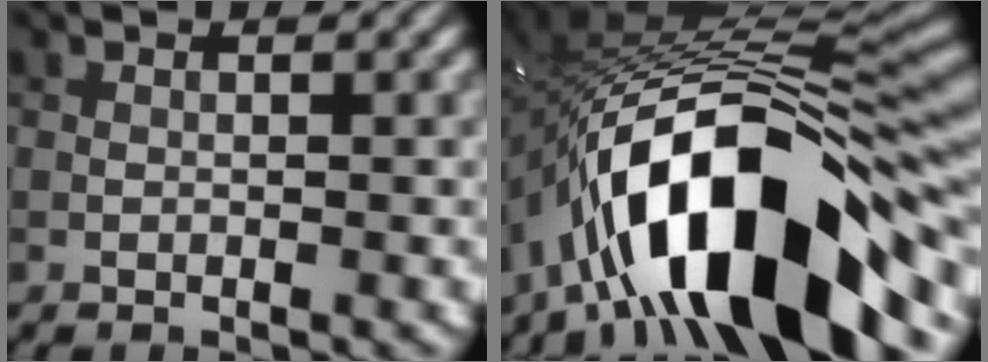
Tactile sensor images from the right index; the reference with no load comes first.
{"total": 15.6, "force": [-7.5, 5.9, 12.3], "torque": [-0.193, 0.019, -0.129]}